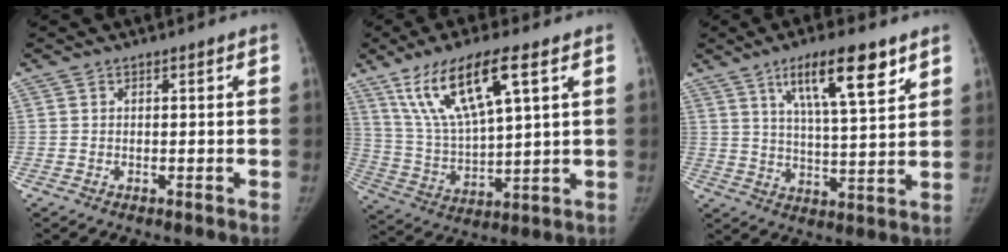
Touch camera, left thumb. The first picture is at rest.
{"total": 16.1, "force": [8.3, 4.3, 13.2], "torque": [-0.253, -0.020, 0.166]}
{"total": 13.2, "force": [7.4, 3.1, 10.5], "torque": [-0.160, -0.034, 0.124]}